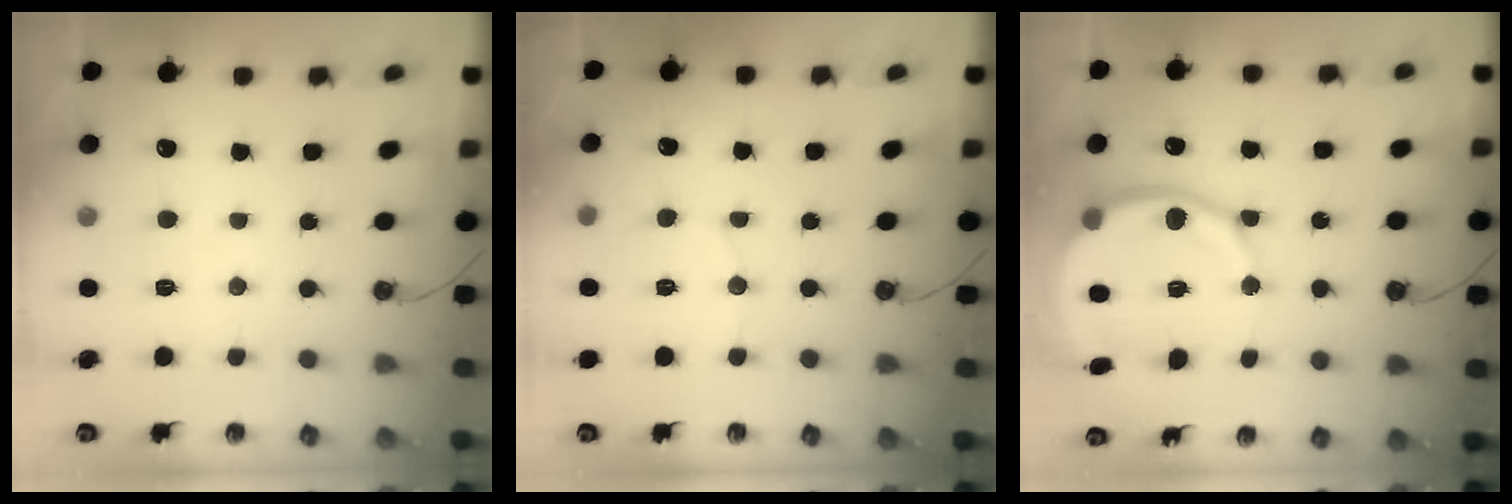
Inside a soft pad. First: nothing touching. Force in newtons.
{"total": 5.0, "press": 4.9, "slide": 1.0}
{"total": 13.5, "press": 13.4, "slide": 1.7}